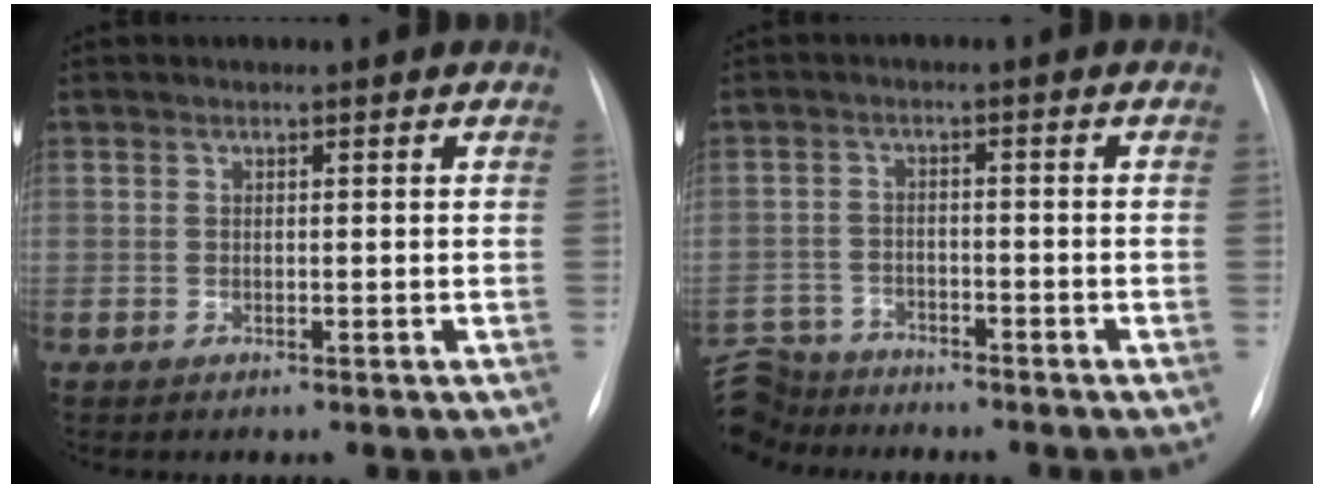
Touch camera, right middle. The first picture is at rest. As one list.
[{"total": 8.2, "force": [-7.8, 2.7, -0.1], "torque": [-0.008, 0.008, -0.144]}]